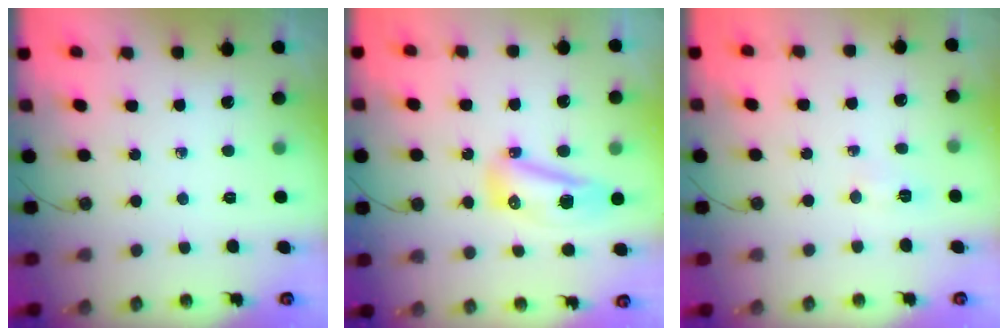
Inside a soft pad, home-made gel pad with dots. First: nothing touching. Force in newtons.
{"total": 8.7, "press": 8.6, "slide": 1.1}
{"total": 2.9, "press": 2.7, "slide": 1.0}